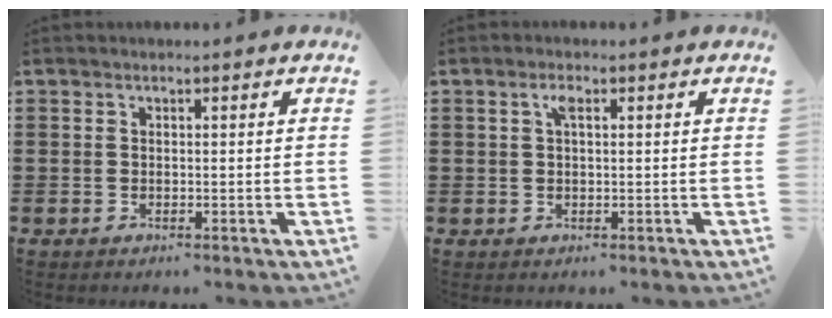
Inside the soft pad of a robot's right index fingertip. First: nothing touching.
{"total": 1.8, "force": [0.6, 0.6, 1.6], "torque": [-0.034, 0.007, 0.008]}